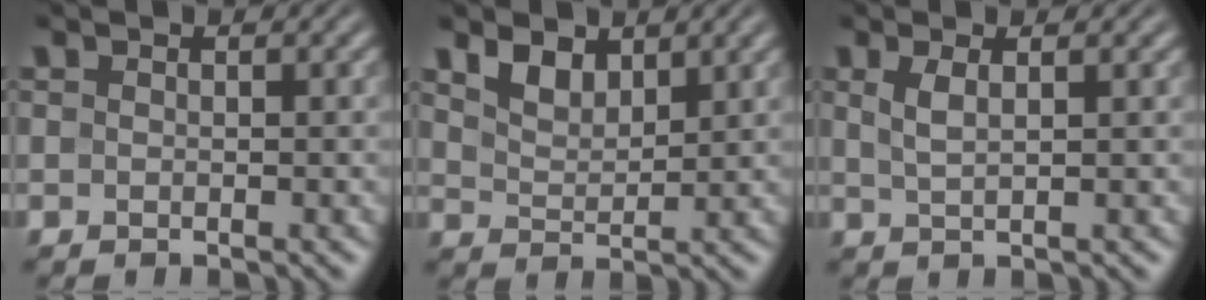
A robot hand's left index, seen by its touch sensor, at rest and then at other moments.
{"total": 2.8, "force": [2.0, 1.5, 1.4], "torque": [-0.035, -0.003, 0.040]}
{"total": 2.0, "force": [0.8, 0.6, 1.7], "torque": [-0.034, 0.002, 0.015]}